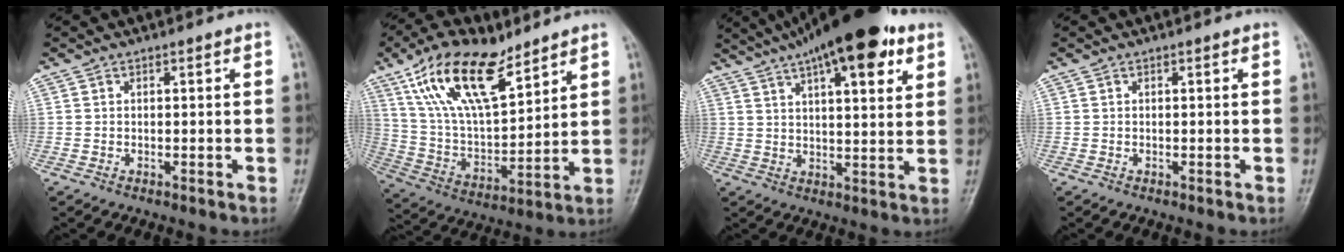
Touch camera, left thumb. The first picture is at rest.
{"total": 19.0, "force": [11.6, 8.1, 12.7], "torque": [-0.207, -0.042, 0.226]}
{"total": 19.0, "force": [11.2, 6.1, 14.1], "torque": [-0.205, -0.006, 0.170]}
{"total": 0.0}